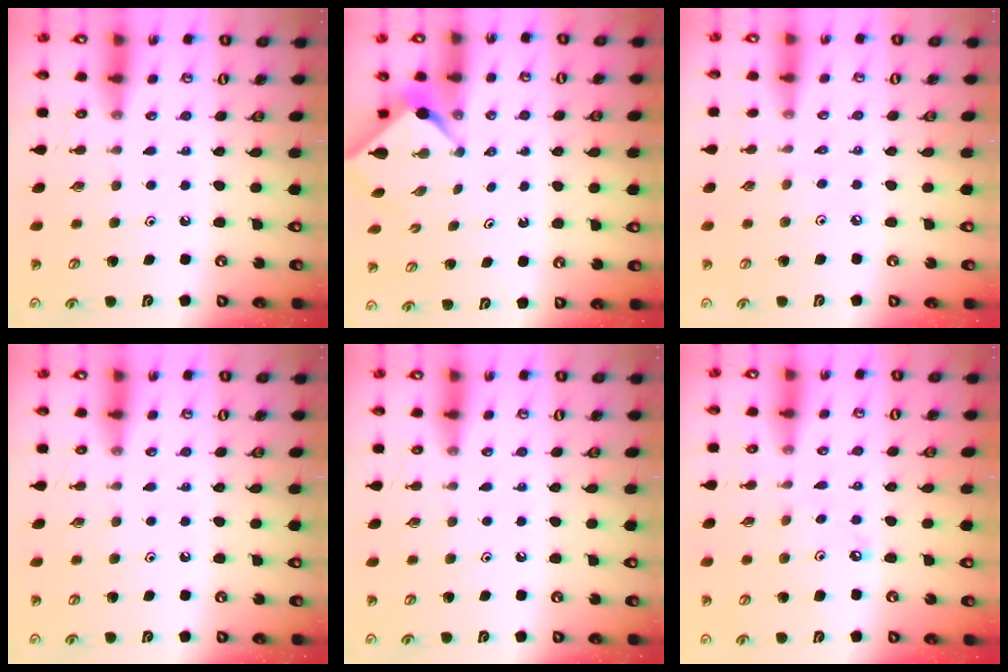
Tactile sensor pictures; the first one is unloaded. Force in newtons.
{"total": 2.3, "press": 2.3, "slide": 0.2}
{"total": 2.4, "press": 2.3, "slide": 0.5}
{"total": 0.0}
{"total": 0.0}
{"total": 5.0, "press": 5.0, "slide": 0.3}